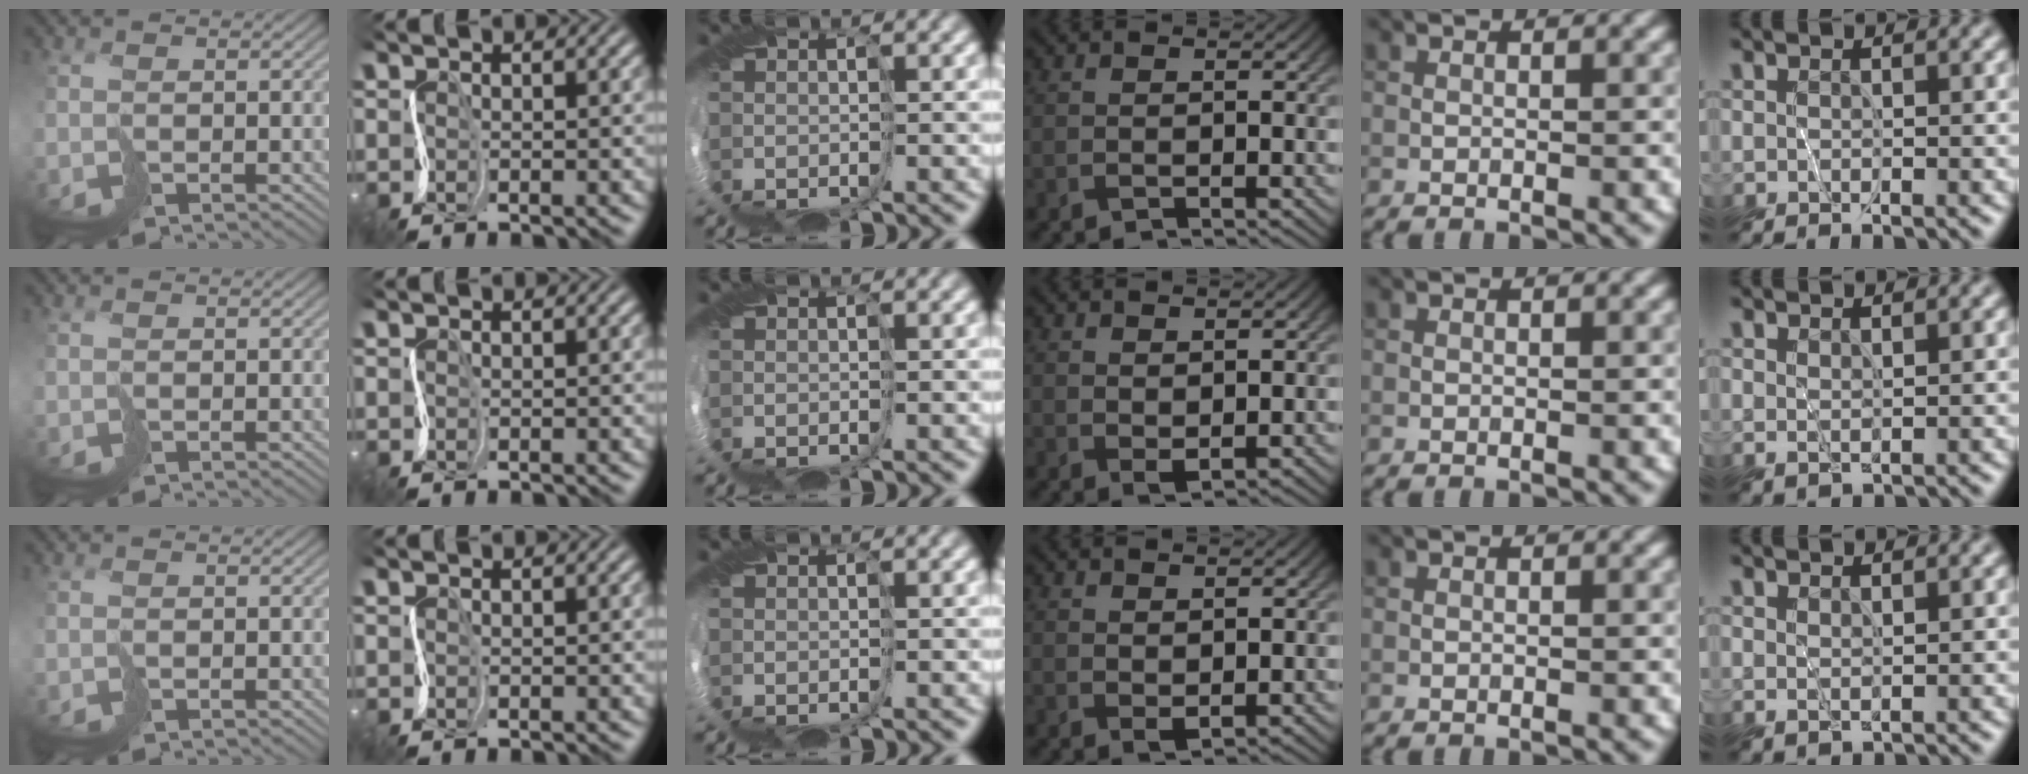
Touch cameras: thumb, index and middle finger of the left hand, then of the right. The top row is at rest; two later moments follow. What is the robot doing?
{"motion": "cut", "object": "bubble wrap"}